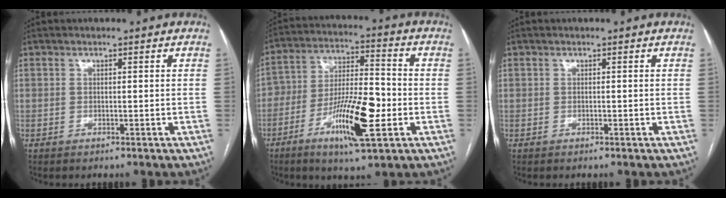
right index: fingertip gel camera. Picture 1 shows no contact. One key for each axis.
{"total": 13.5, "fx": -4.7, "fy": 3.2, "fz": 12.3, "tx": -0.222, "ty": 0.001, "tz": -0.079}
{"total": 0.0}